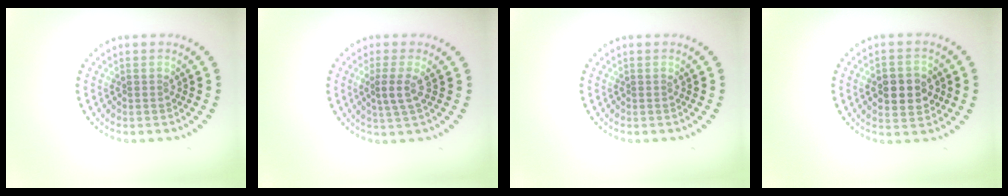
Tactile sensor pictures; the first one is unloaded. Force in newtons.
{"total": 1.8, "press": 1.4, "slide": 1.0}
{"total": 0.0}
{"total": 3.8, "press": 3.8, "slide": 0.4}